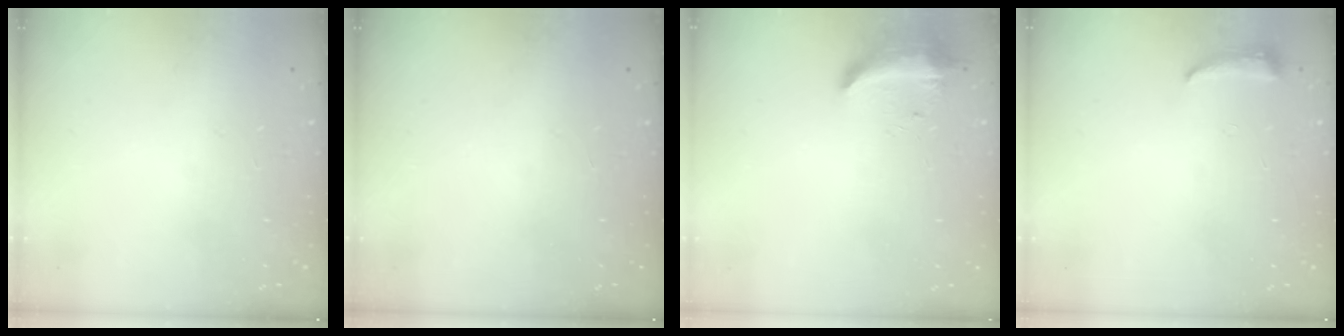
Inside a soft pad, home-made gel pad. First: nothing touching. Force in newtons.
{"total": 0.0}
{"total": 8.6, "press": 8.6, "slide": 1.1}
{"total": 4.3, "press": 4.2, "slide": 0.9}